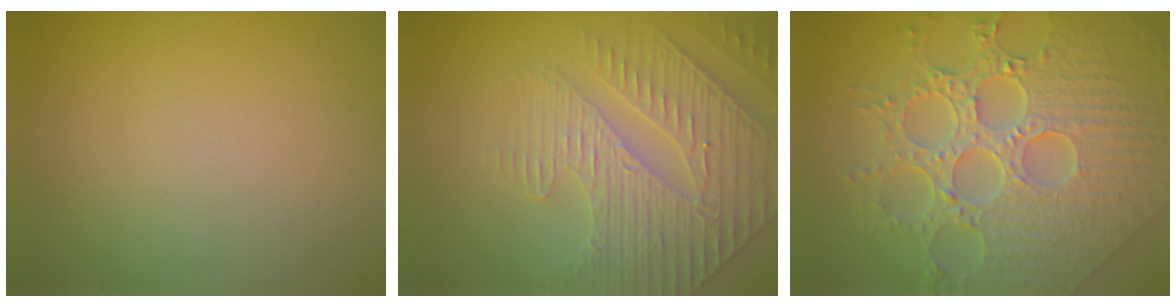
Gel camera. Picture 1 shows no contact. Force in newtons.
{"total": 4.0, "press": 3.8, "slide": 1.2}
{"total": 8.8, "press": 6.5, "slide": 5.9}